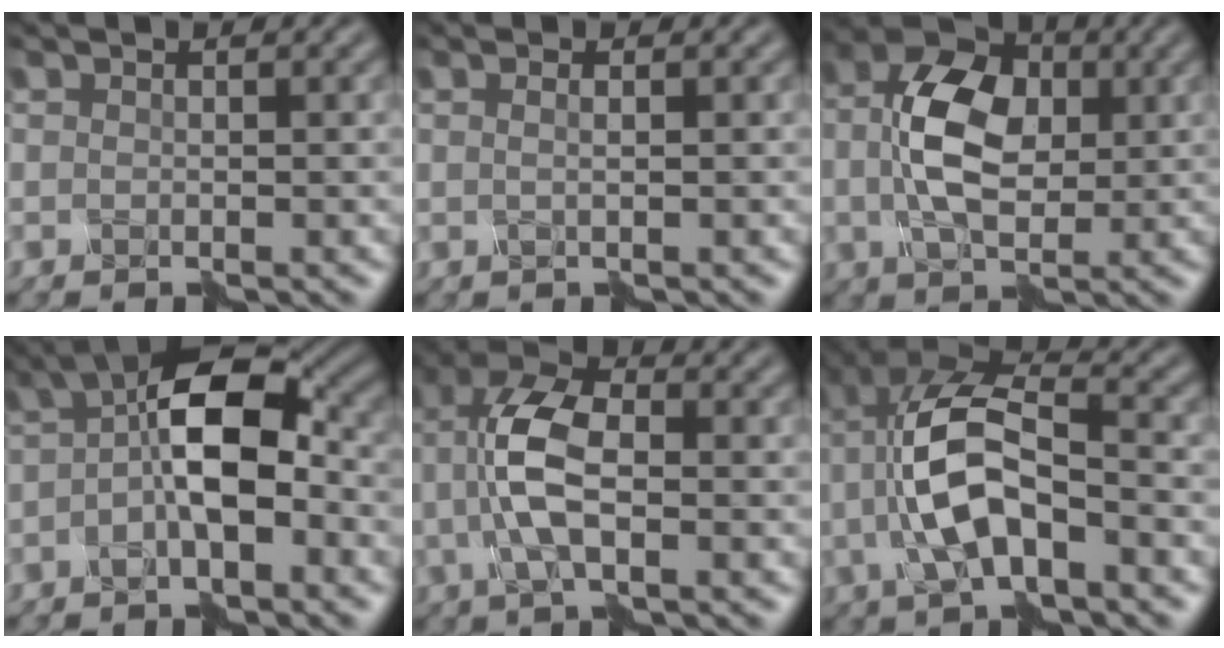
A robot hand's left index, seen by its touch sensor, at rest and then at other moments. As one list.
[{"total": 1.2, "force": [0.6, 0.3, 1.0], "torque": [-0.011, 0.003, -0.006]}, {"total": 7.7, "force": [0.5, 4.6, 6.1], "torque": [-0.132, 0.011, 0.004]}, {"total": 7.5, "force": [-1.5, 2.9, 6.8], "torque": [-0.123, 0.021, -0.032]}, {"total": 6.1, "force": [-0.6, 2.7, 5.4], "torque": [-0.123, 0.015, -0.017]}, {"total": 7.7, "force": [-1.5, 3.1, 6.9], "torque": [-0.153, 0.020, -0.032]}]